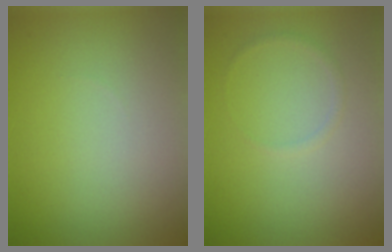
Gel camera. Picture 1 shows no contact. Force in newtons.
{"total": 0.6, "press": 0.6, "slide": 0.1}